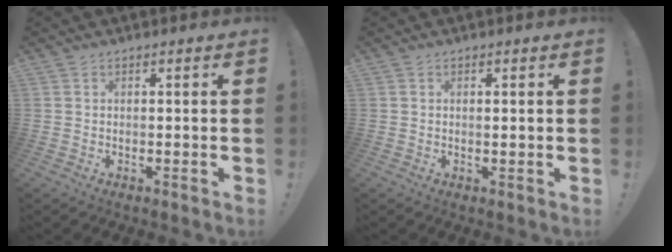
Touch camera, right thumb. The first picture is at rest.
{"total": 0.8, "force": [0.5, -0.1, 0.6], "torque": [0.004, -0.007, 0.006]}